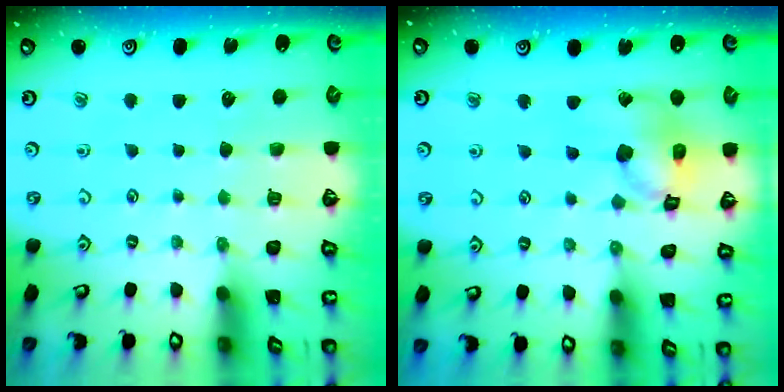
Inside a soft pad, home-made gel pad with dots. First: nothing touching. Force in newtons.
{"total": 15.2, "press": 15.0, "slide": 2.1}